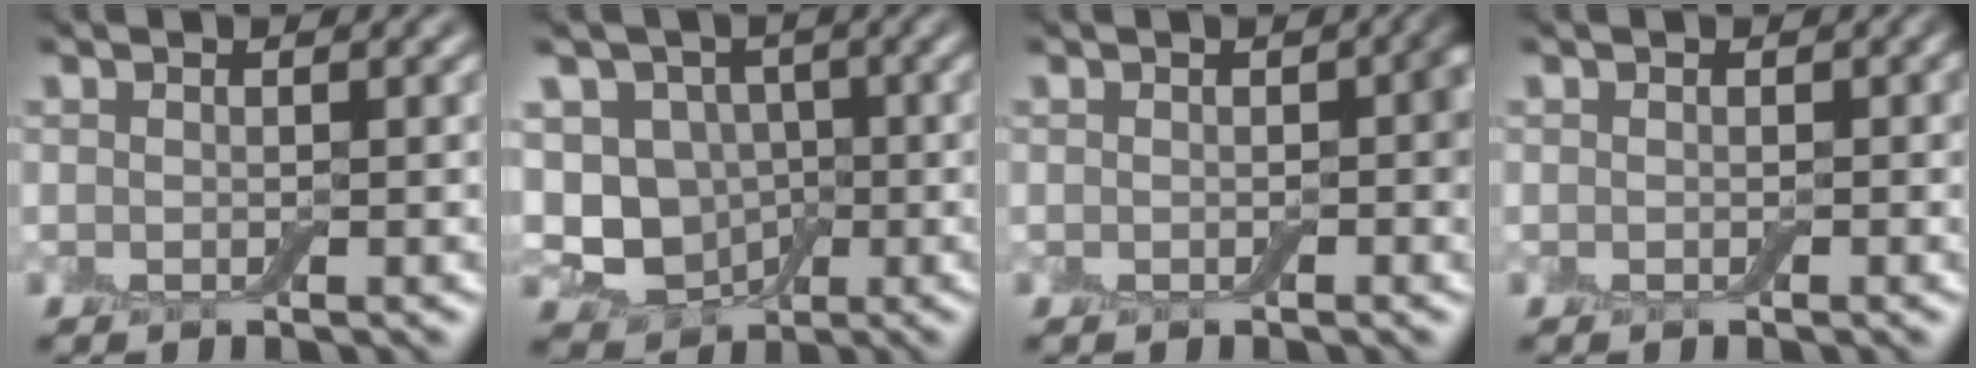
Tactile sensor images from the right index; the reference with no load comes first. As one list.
[{"total": 5.9, "force": [-0.6, 5.1, 3.0], "torque": [-0.044, 0.006, -0.027]}, {"total": 1.8, "force": [-0.1, 1.1, 1.5], "torque": [-0.020, 0.001, -0.004]}, {"total": 0.0}]